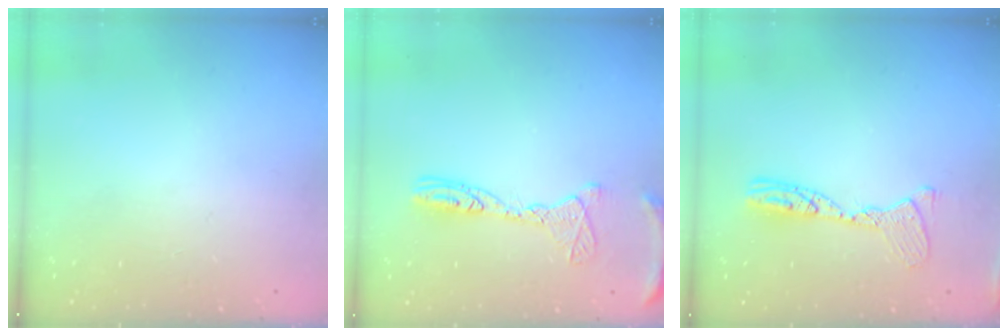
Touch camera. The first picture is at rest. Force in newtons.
{"total": 12.9, "press": 12.8, "slide": 1.2}
{"total": 12.0, "press": 11.9, "slide": 1.1}